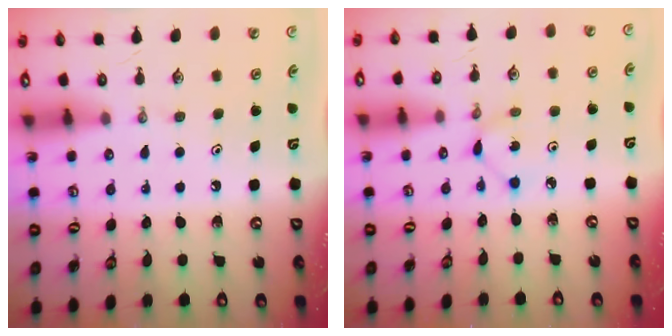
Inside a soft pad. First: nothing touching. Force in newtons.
{"total": 1.3, "press": 1.3, "slide": 0.1}